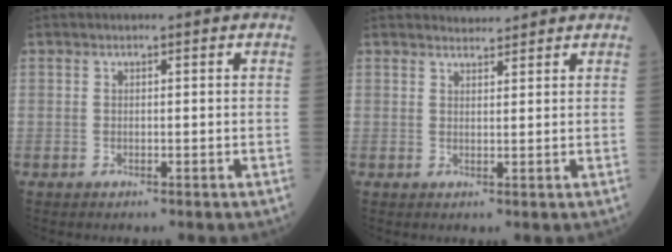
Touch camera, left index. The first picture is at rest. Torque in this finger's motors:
{"motor_torque": [-0.91, -0.07, -0.48, -0.05]}